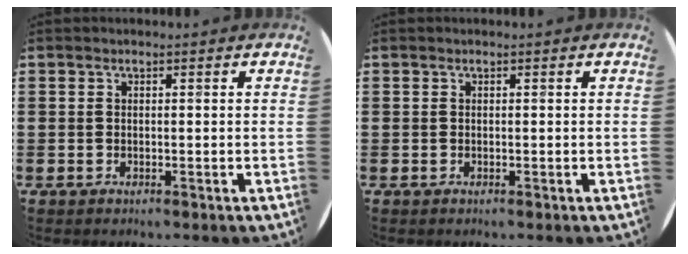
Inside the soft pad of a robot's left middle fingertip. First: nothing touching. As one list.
[{"total": 0.0}]